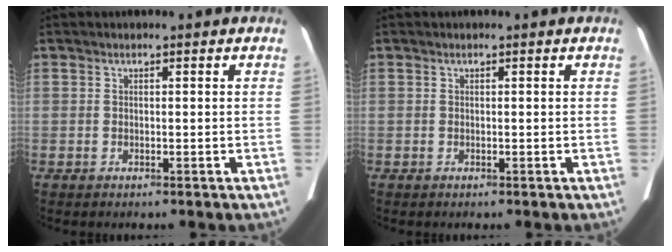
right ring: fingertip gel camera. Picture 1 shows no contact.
{"total": 0.0}